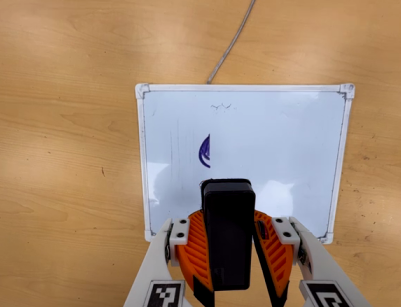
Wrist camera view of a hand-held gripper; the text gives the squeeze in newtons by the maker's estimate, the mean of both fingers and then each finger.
{"total": 9.7, "left": 9.2, "right": 10.3}